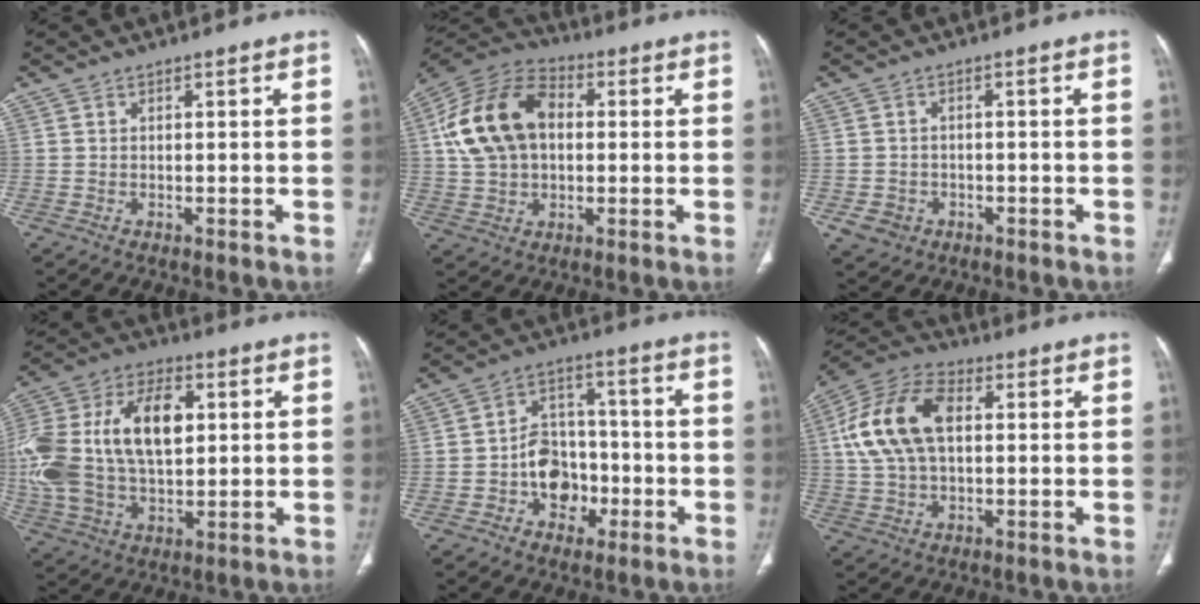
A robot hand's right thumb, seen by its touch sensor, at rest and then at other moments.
{"total": 17.3, "force": [2.6, 11.8, 12.4], "torque": [-0.218, 0.025, 0.040]}
{"total": 4.2, "force": [-1.7, 3.6, 1.4], "torque": [-0.021, 0.011, -0.019]}
{"total": 24.7, "force": [3.4, 14.7, 19.6], "torque": [-0.421, 0.017, 0.063]}
{"total": 10.1, "force": [-3.1, 8.1, 5.2], "torque": [-0.037, 0.040, -0.052]}
{"total": 15.2, "force": [2.6, 9.2, 11.8], "torque": [-0.235, 0.025, 0.044]}